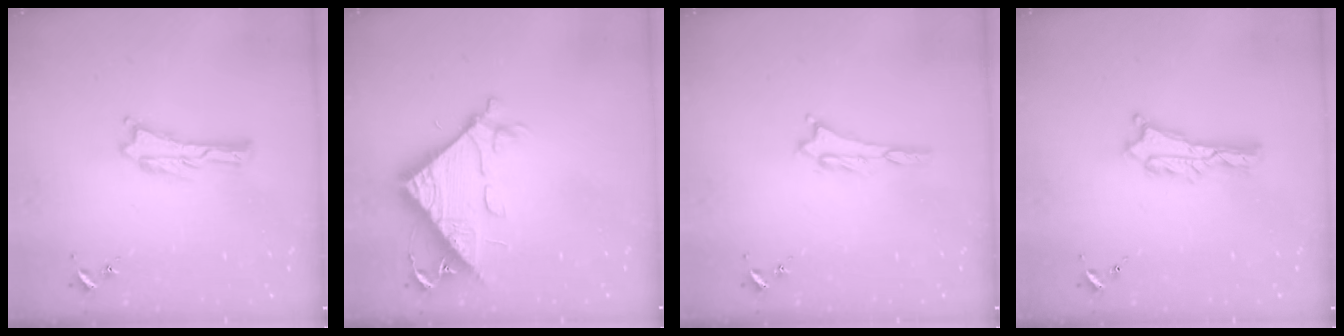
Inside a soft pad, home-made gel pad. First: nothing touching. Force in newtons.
{"total": 9.6, "press": 9.5, "slide": 1.0}
{"total": 0.7, "press": 0.7, "slide": 0.3}
{"total": 2.7, "press": 2.6, "slide": 0.3}